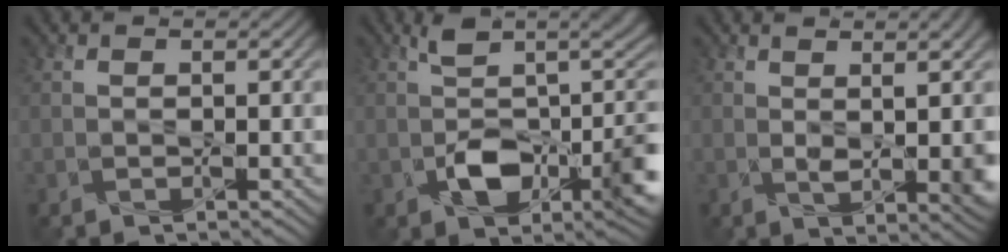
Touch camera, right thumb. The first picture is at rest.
{"total": 10.8, "force": [-0.8, 5.1, 9.4], "torque": [-0.156, -0.012, -0.013]}
{"total": 6.0, "force": [1.0, 1.8, 5.6], "torque": [-0.069, -0.003, 0.019]}